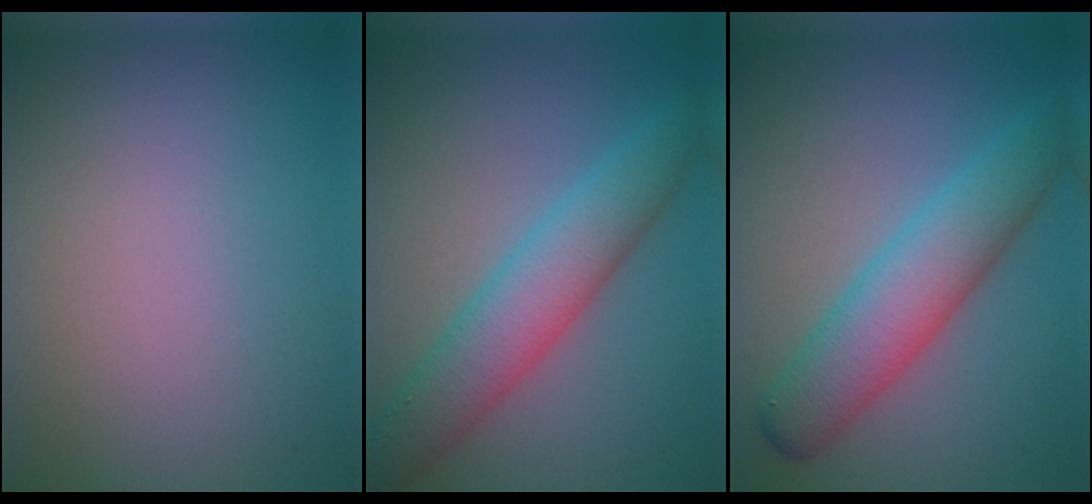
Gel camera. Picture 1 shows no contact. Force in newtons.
{"total": 6.1, "press": 6.1, "slide": 0.2}
{"total": 6.4, "press": 6.4, "slide": 0.2}